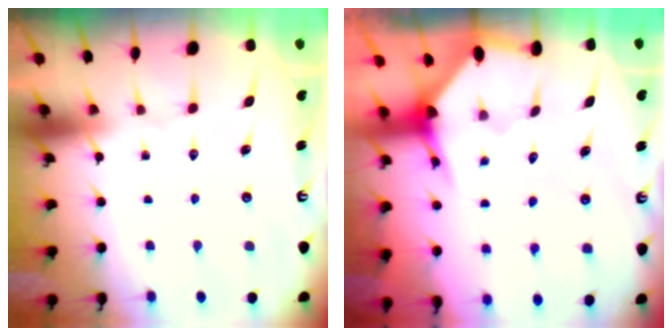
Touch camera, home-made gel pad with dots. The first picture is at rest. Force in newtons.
{"total": 3.1, "press": 3.1, "slide": 0.1}